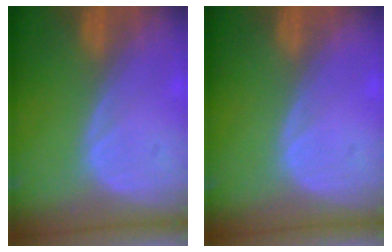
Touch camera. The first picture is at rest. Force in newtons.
{"total": 0.0}